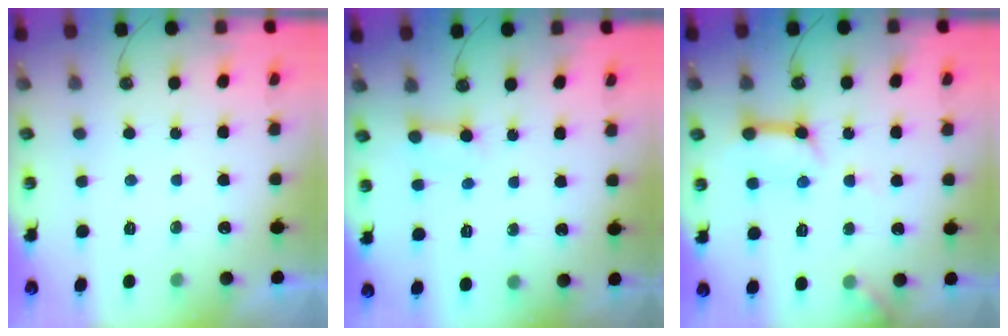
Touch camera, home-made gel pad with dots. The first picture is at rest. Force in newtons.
{"total": 3.3, "press": 3.3, "slide": 0.4}
{"total": 11.8, "press": 11.8, "slide": 1.2}